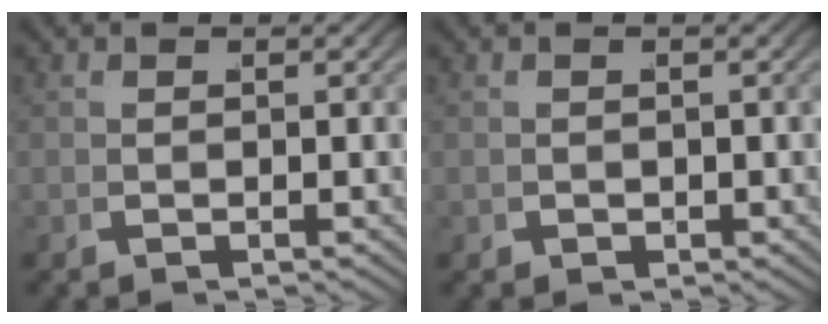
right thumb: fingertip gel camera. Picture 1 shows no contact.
{"total": 1.1, "force": [-0.3, 1.0, 0.4], "torque": [-0.009, -0.010, 0.000]}